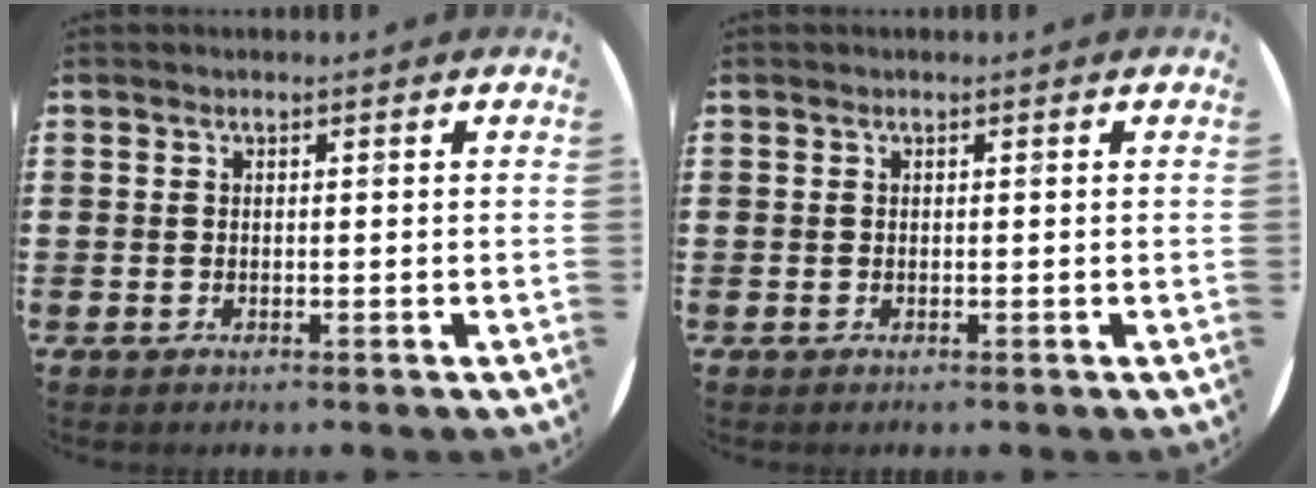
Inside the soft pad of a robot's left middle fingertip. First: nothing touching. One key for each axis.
{"total": 0.0}